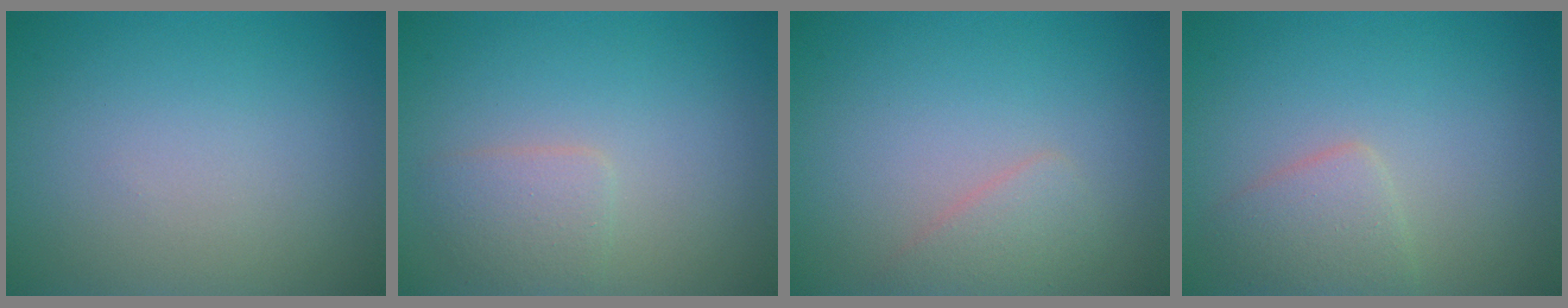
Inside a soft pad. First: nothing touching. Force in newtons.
{"total": 2.0, "press": 2.0, "slide": 0.1}
{"total": 1.7, "press": 1.7, "slide": 0.1}
{"total": 2.4, "press": 2.4, "slide": 0.0}